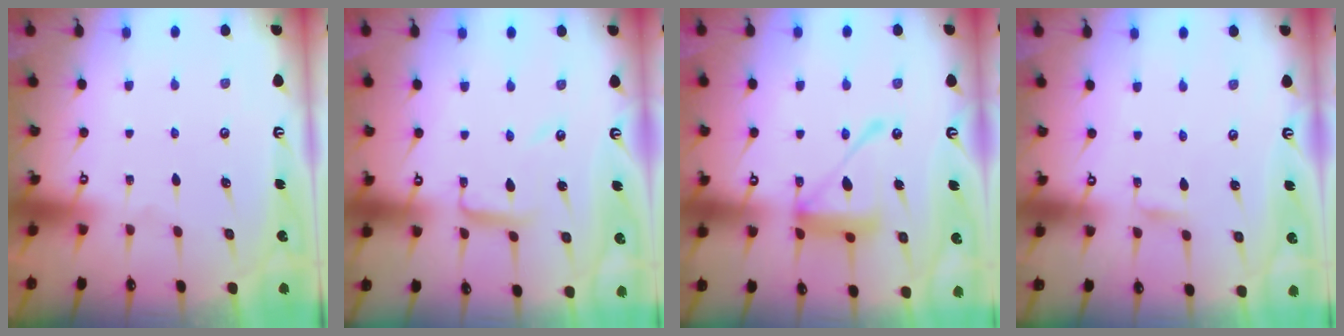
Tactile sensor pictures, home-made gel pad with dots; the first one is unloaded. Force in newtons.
{"total": 7.1, "press": 7.1, "slide": 0.3}
{"total": 13.8, "press": 13.7, "slide": 1.4}
{"total": 1.8, "press": 1.8, "slide": 0.2}